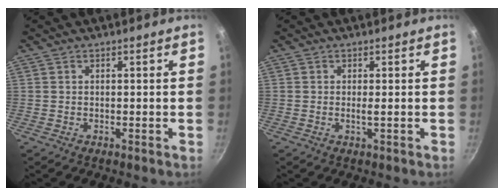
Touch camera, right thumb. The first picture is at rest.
{"total": 0.9, "force": [0.0, -0.1, 0.9], "torque": [-0.018, -0.002, -0.002]}